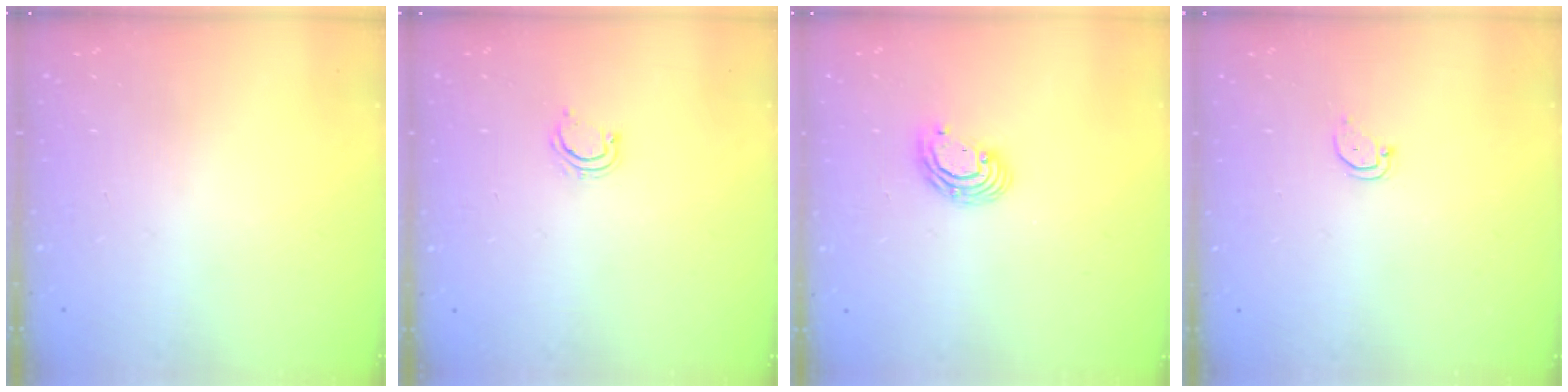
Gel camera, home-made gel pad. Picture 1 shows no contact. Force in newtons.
{"total": 4.1, "press": 4.0, "slide": 1.0}
{"total": 6.5, "press": 6.5, "slide": 0.2}
{"total": 2.4, "press": 2.4, "slide": 0.2}